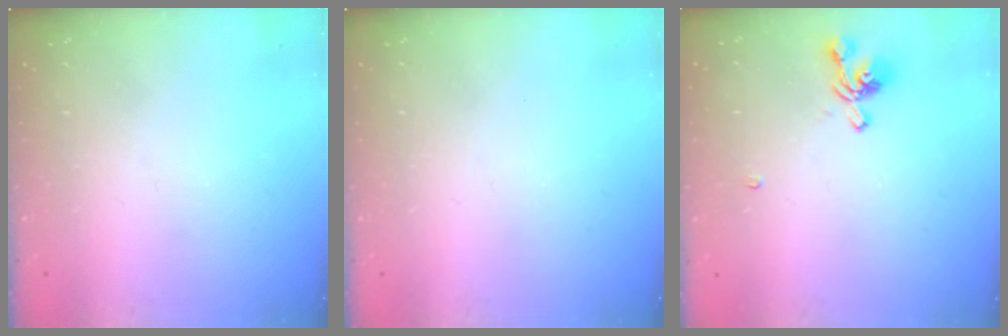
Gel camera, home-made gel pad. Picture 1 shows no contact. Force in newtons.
{"total": 0.0}
{"total": 0.9, "press": 0.0, "slide": 0.9}